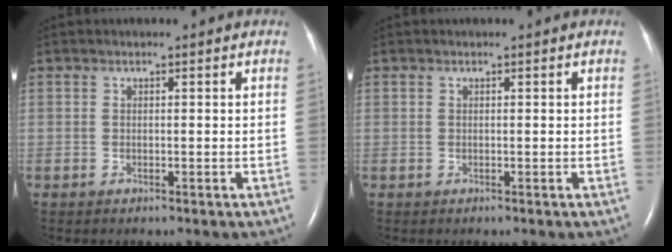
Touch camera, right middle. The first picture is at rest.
{"total": 0.0}